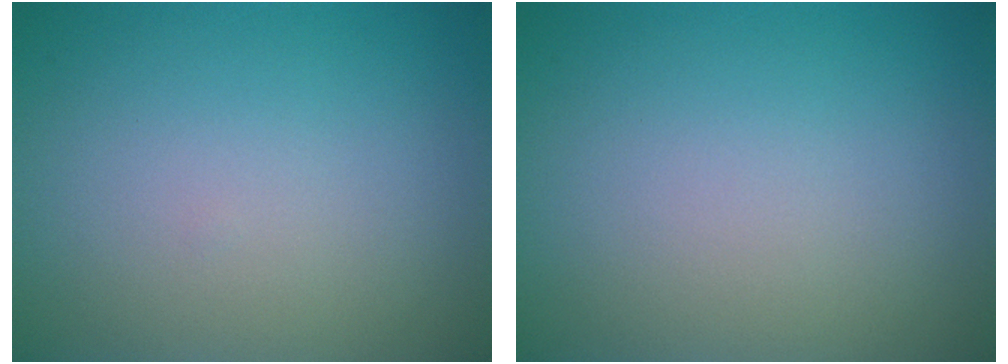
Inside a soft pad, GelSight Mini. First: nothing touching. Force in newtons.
{"total": 0.0}